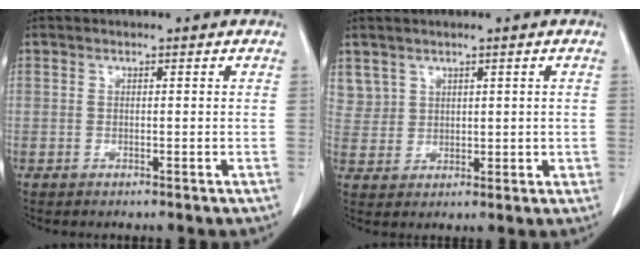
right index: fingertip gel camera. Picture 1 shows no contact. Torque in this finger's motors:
{"motor_torque": [-0.03, 0.15, 0.02, 0.04]}